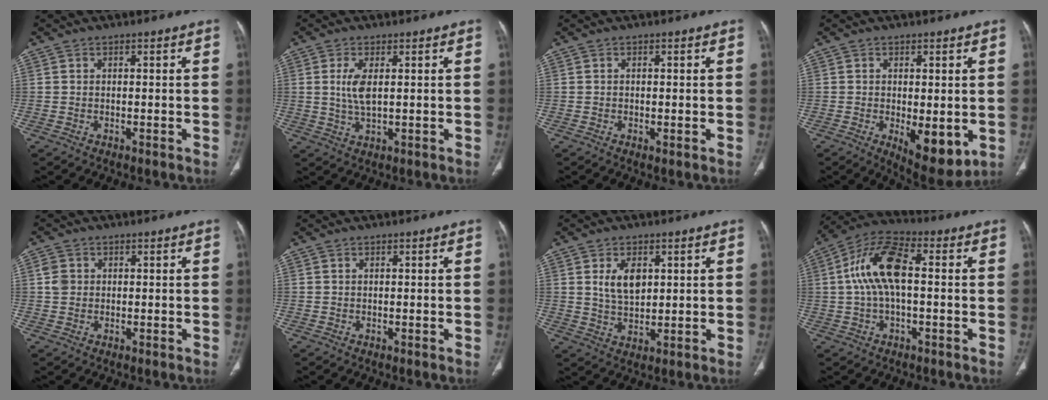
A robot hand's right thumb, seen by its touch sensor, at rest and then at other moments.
{"total": 4.9, "force": [0.9, 1.8, 4.4], "torque": [-0.100, -0.009, 0.025]}
{"total": 0.8, "force": [-0.2, 0.3, 0.7], "torque": [-0.017, -0.005, -0.003]}
{"total": 9.2, "force": [-1.9, 3.8, 8.2], "torque": [-0.108, -0.023, -0.018]}
{"total": 2.5, "force": [0.5, 2.2, 1.2], "torque": [-0.018, 0.005, 0.010]}
{"total": 0.0}
{"total": 6.1, "force": [1.9, 3.6, 4.6], "torque": [-0.069, -0.013, 0.042]}
{"total": 12.1, "force": [0.9, 5.4, 10.8], "torque": [-0.222, 0.035, 0.008]}